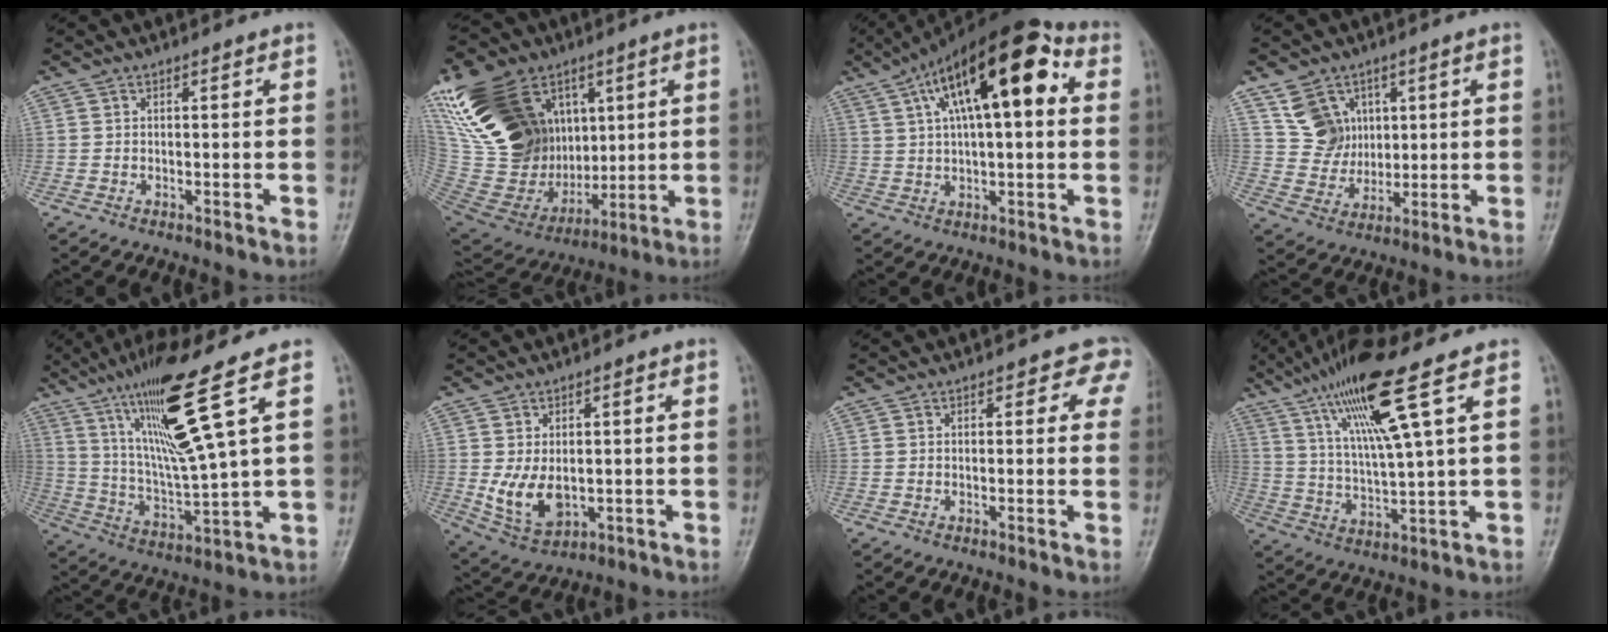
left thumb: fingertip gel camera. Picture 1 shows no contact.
{"total": 29.7, "force": [9.5, 21.4, 18.4], "torque": [-0.364, -0.002, 0.193]}
{"total": 18.7, "force": [5.9, 7.5, 16.1], "torque": [-0.242, 0.028, 0.085]}
{"total": 8.1, "force": [3.4, 7.0, 2.2], "torque": [-0.006, -0.017, 0.073]}
{"total": 16.3, "force": [8.1, 0.3, 14.1], "torque": [-0.265, -0.043, 0.157]}
{"total": 8.0, "force": [-0.8, 5.2, 6.0], "torque": [-0.099, -0.008, 0.003]}
{"total": 3.7, "force": [1.7, 2.6, 2.0], "torque": [0.019, -0.002, 0.000]}
{"total": 14.9, "force": [7.5, 1.1, 12.8], "torque": [-0.253, -0.020, 0.144]}